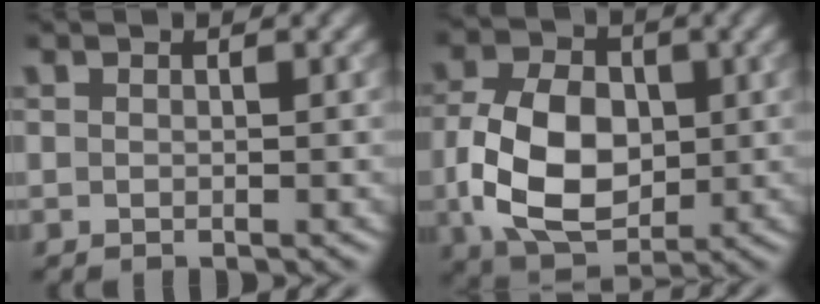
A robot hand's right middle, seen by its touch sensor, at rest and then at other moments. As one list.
[{"total": 9.2, "force": [-0.7, 6.2, 6.7], "torque": [-0.141, -0.004, -0.020]}]